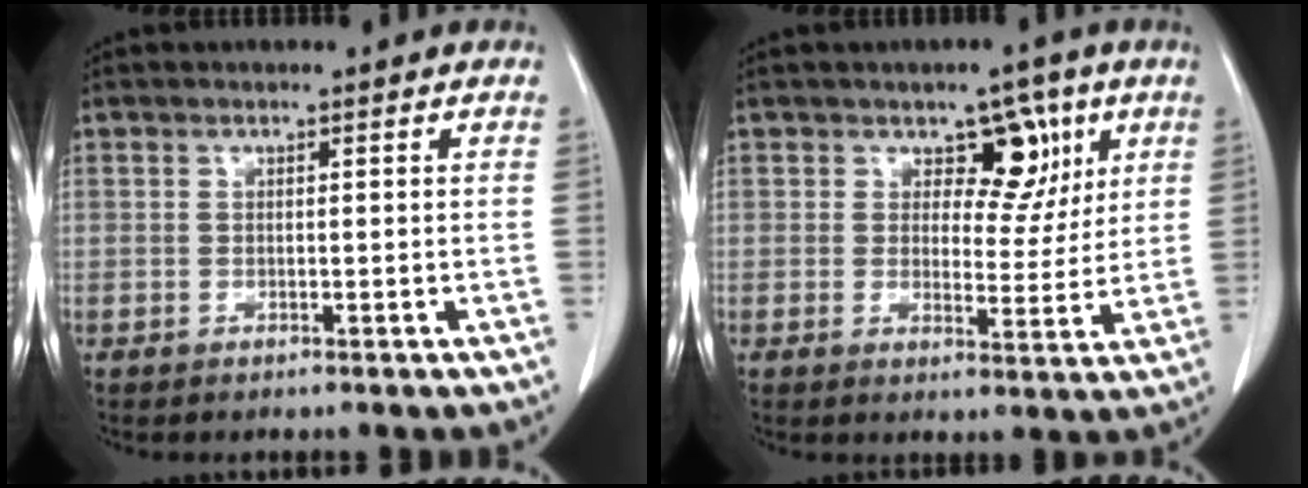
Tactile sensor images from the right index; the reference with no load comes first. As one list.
[{"total": 6.6, "force": [3.2, 4.1, 4.2], "torque": [-0.039, 0.005, 0.046]}]